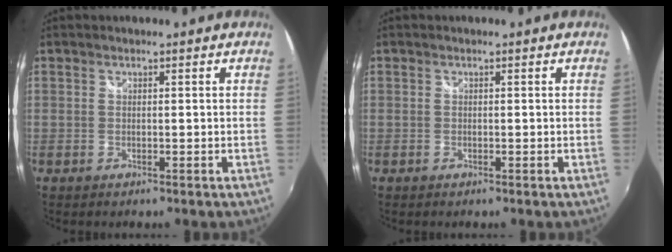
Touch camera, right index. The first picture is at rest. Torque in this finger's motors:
{"motor_torque": [-0.07, 0.21, -0.03, -0.01]}